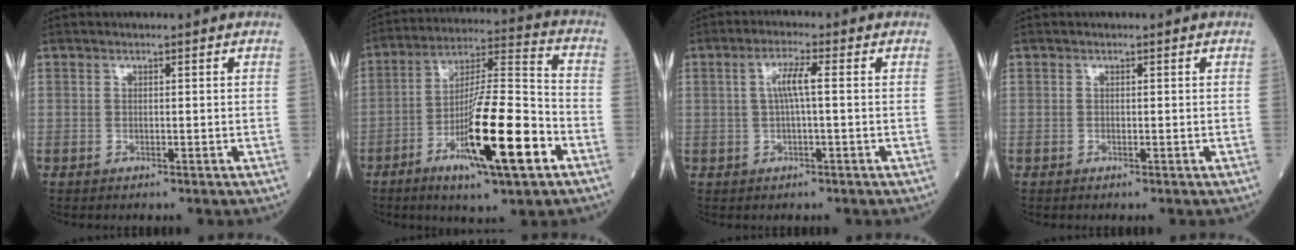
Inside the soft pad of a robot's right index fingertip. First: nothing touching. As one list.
[{"total": 17.0, "force": [-6.9, 1.7, 15.4], "torque": [-0.274, -0.015, -0.115]}, {"total": 3.8, "force": [0.5, 0.2, 3.7], "torque": [-0.075, 0.011, 0.012]}, {"total": 0.0}]